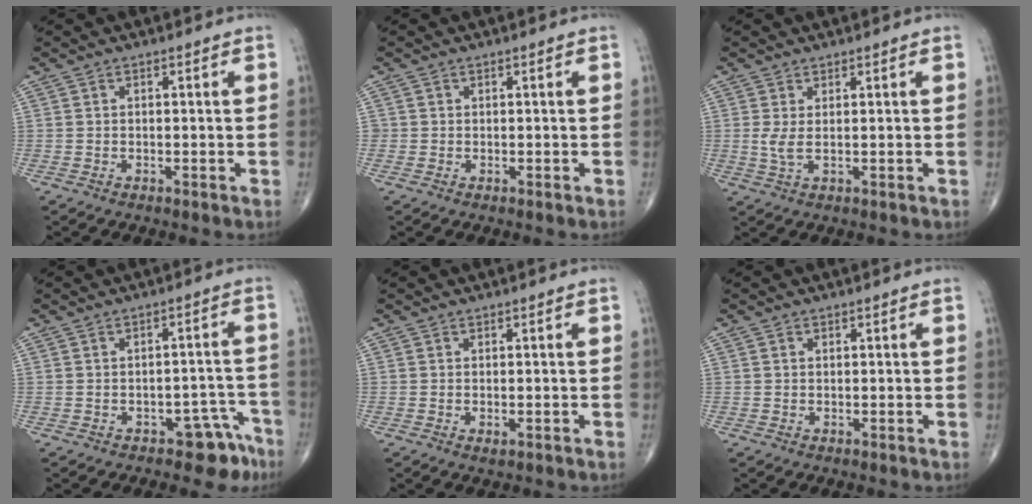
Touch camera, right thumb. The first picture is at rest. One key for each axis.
{"total": 0.7, "fx": -0.1, "fy": 0.6, "fz": 0.0, "tx": 0.006, "ty": 0.005, "tz": -0.004}
{"total": 2.6, "fx": 0.4, "fy": 0.8, "fz": 2.4, "tx": -0.059, "ty": -0.006, "tz": 0.013}
{"total": 5.5, "fx": -3.9, "fy": 3.1, "fz": 2.5, "tx": -0.001, "ty": 0.044, "tz": -0.046}
{"total": 0.9, "fx": -0.2, "fy": 0.4, "fz": 0.8, "tx": -0.015, "ty": -0.004, "tz": -0.002}
{"total": 0.7, "fx": 0.2, "fy": 0.5, "fz": 0.3, "tx": -0.004, "ty": -0.001, "tz": 0.005}